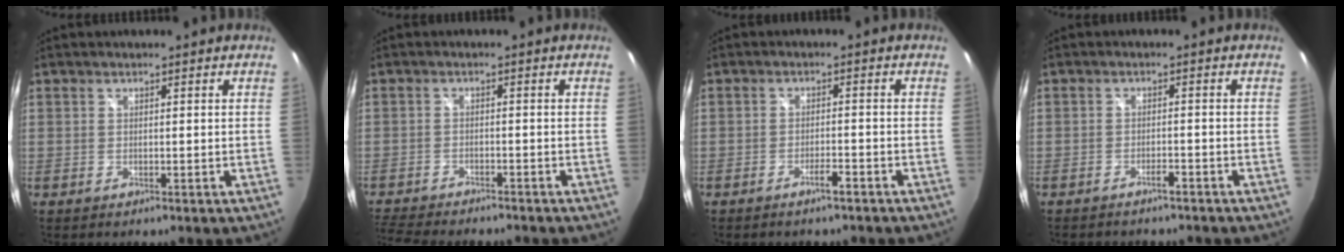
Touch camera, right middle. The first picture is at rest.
{"total": 10.0, "force": [-9.0, 1.9, 4.0], "torque": [-0.107, -0.020, -0.152]}
{"total": 2.0, "force": [-1.6, 0.1, 1.2], "torque": [-0.029, 0.000, -0.025]}
{"total": 2.8, "force": [-2.5, 0.6, 1.1], "torque": [-0.029, -0.003, -0.037]}